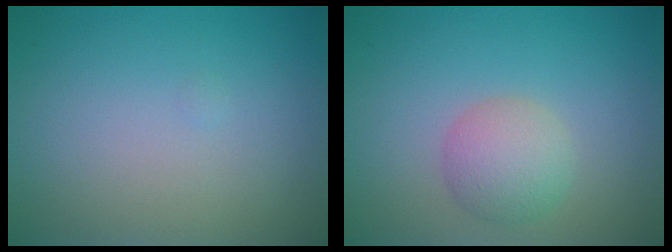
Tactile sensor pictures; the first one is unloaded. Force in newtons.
{"total": 3.1, "press": 3.1, "slide": 0.1}